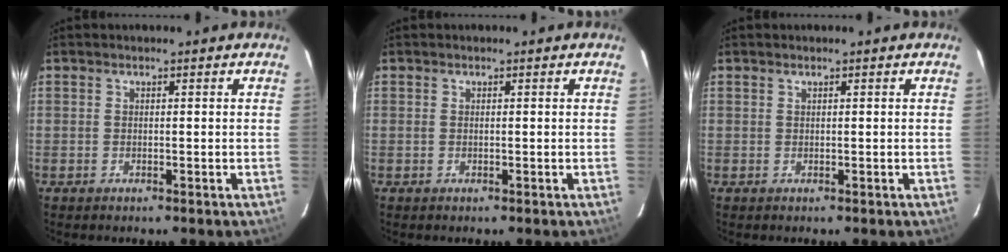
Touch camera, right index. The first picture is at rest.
{"total": 0.0}
{"total": 0.0}